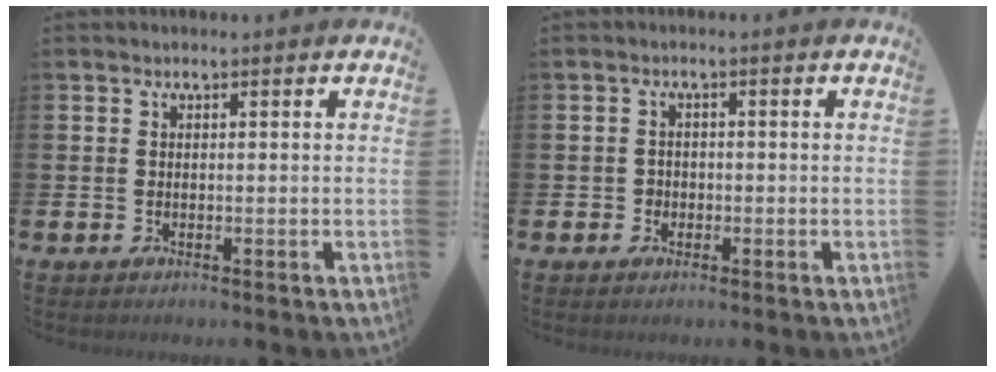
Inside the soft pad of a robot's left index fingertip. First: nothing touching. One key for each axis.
{"total": 1.4, "fx": -0.5, "fy": 1.3, "fz": 0.1, "tx": 0.001, "ty": 0.003, "tz": -0.015}